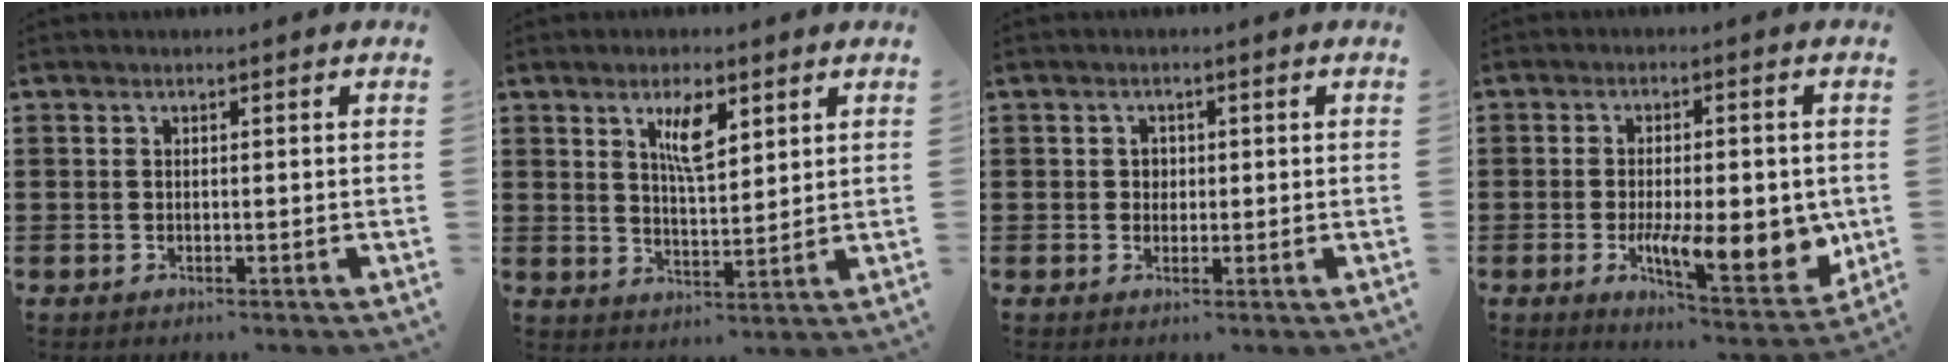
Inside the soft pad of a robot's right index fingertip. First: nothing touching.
{"total": 5.8, "force": [3.0, 1.9, 4.6], "torque": [-0.083, 0.000, 0.048]}
{"total": 1.4, "force": [0.2, 1.3, 0.5], "torque": [-0.013, 0.007, 0.002]}
{"total": 11.6, "force": [-2.3, 4.5, 10.5], "torque": [-0.144, -0.015, -0.030]}